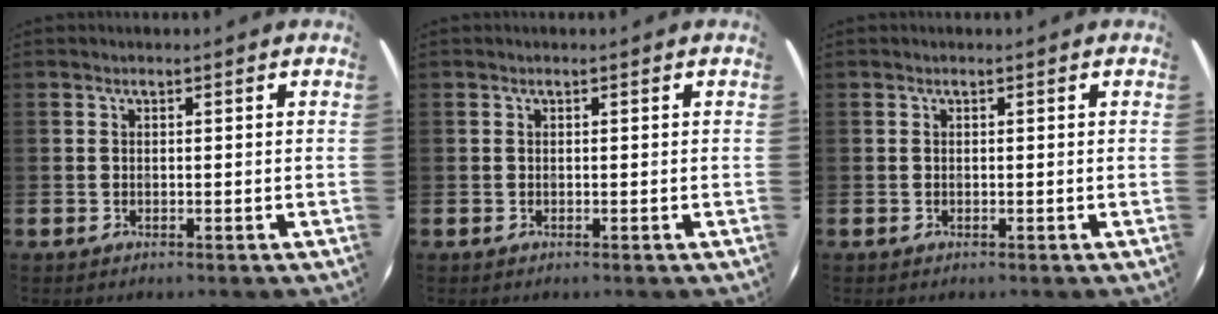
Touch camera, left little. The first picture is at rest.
{"total": 0.0}
{"total": 0.0}